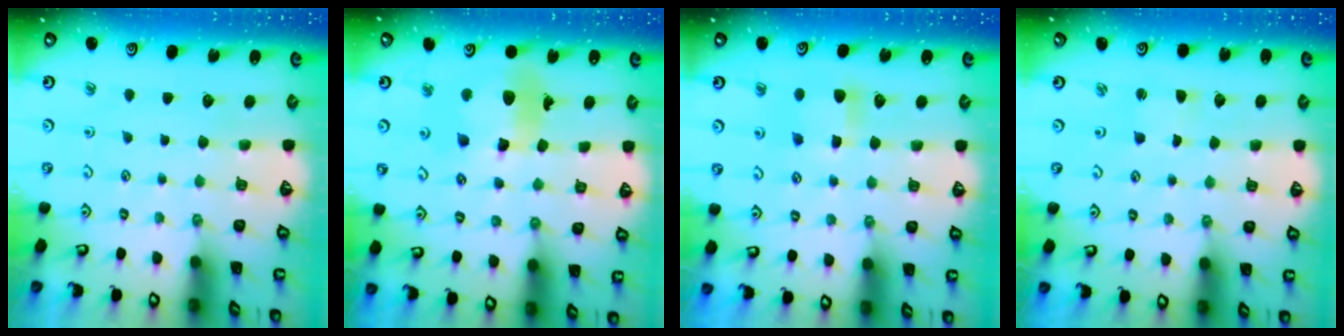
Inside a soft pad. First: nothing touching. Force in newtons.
{"total": 12.5, "press": 12.4, "slide": 1.5}
{"total": 5.2, "press": 5.2, "slide": 0.5}
{"total": 1.9, "press": 1.9, "slide": 0.4}